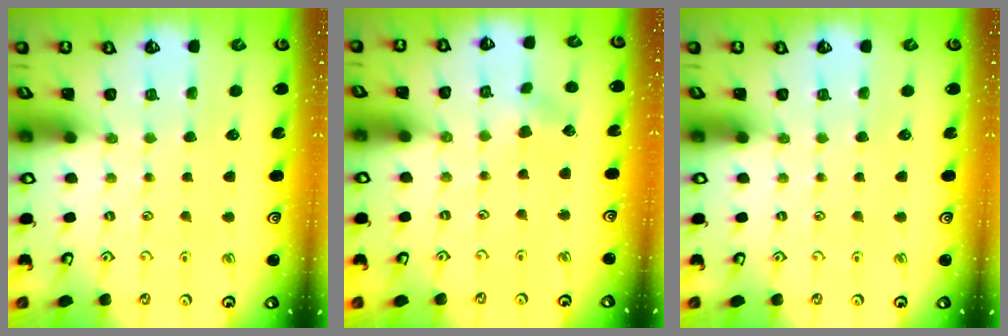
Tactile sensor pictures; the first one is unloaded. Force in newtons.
{"total": 2.2, "press": 2.2, "slide": 0.3}
{"total": 0.0}